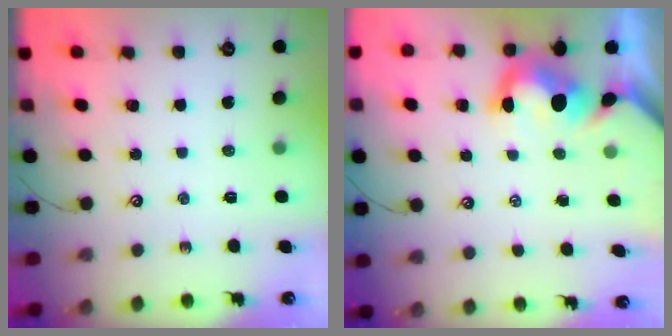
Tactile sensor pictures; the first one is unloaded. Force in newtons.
{"total": 4.4, "press": 4.3, "slide": 1.0}